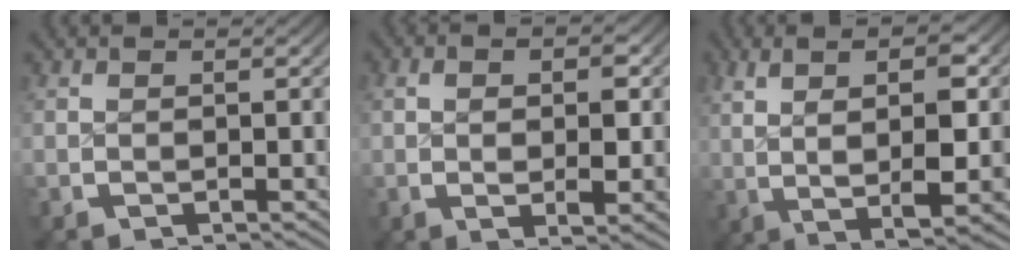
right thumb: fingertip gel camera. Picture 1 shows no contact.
{"total": 4.6, "force": [0.0, 1.6, 4.3], "torque": [-0.062, -0.006, 0.002]}
{"total": 13.1, "force": [1.6, 5.6, 11.7], "torque": [-0.185, -0.001, 0.036]}